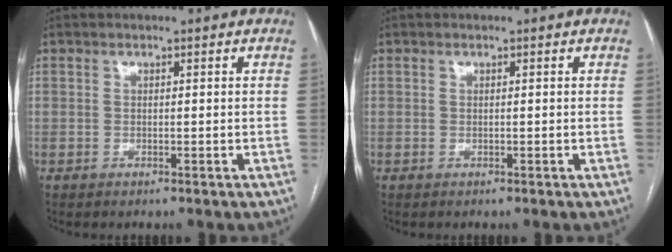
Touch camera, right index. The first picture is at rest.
{"total": 0.0}